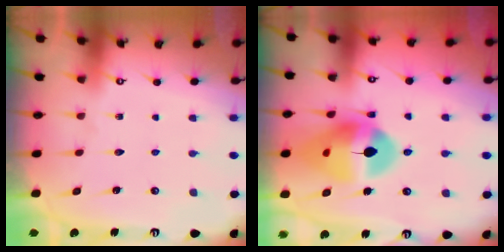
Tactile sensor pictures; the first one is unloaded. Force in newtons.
{"total": 16.7, "press": 16.5, "slide": 2.0}